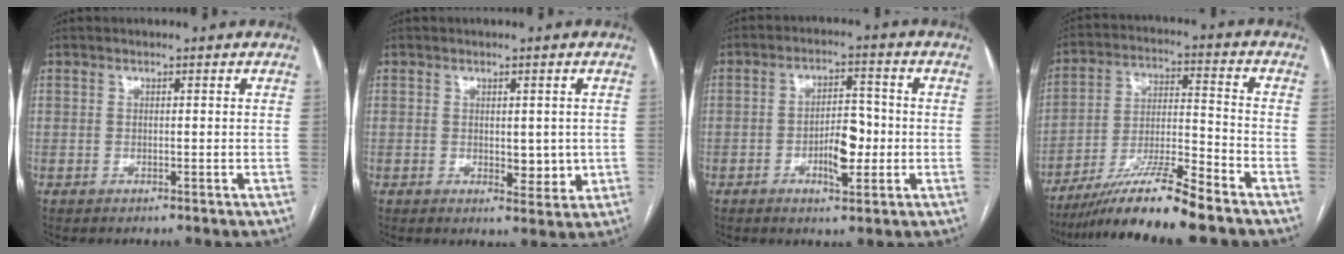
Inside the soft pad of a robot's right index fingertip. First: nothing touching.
{"total": 4.2, "force": [-0.2, 2.2, 3.6], "torque": [-0.043, -0.006, 0.006]}
{"total": 6.6, "force": [-1.6, 2.6, 5.8], "torque": [-0.098, 0.008, -0.022]}
{"total": 12.8, "force": [-10.3, -0.4, 7.6], "torque": [-0.135, -0.012, -0.185]}